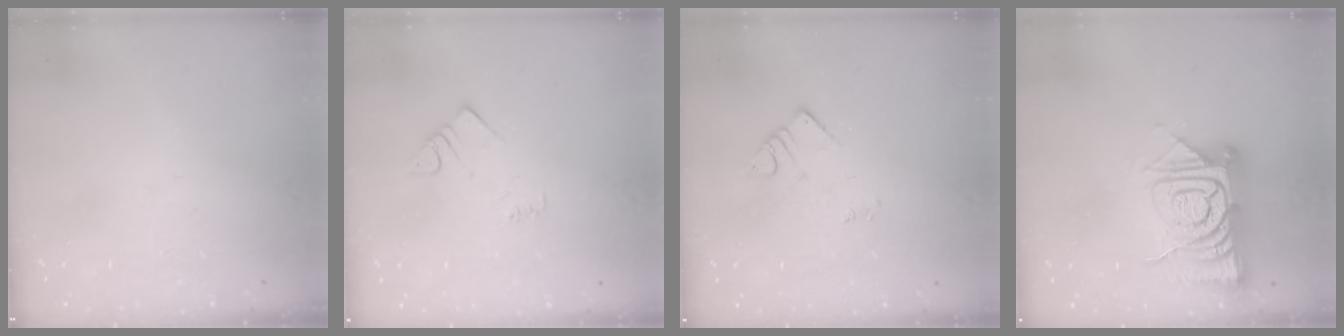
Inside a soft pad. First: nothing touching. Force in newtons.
{"total": 4.5, "press": 4.5, "slide": 0.5}
{"total": 2.7, "press": 2.7, "slide": 0.4}
{"total": 15.8, "press": 15.7, "slide": 1.4}